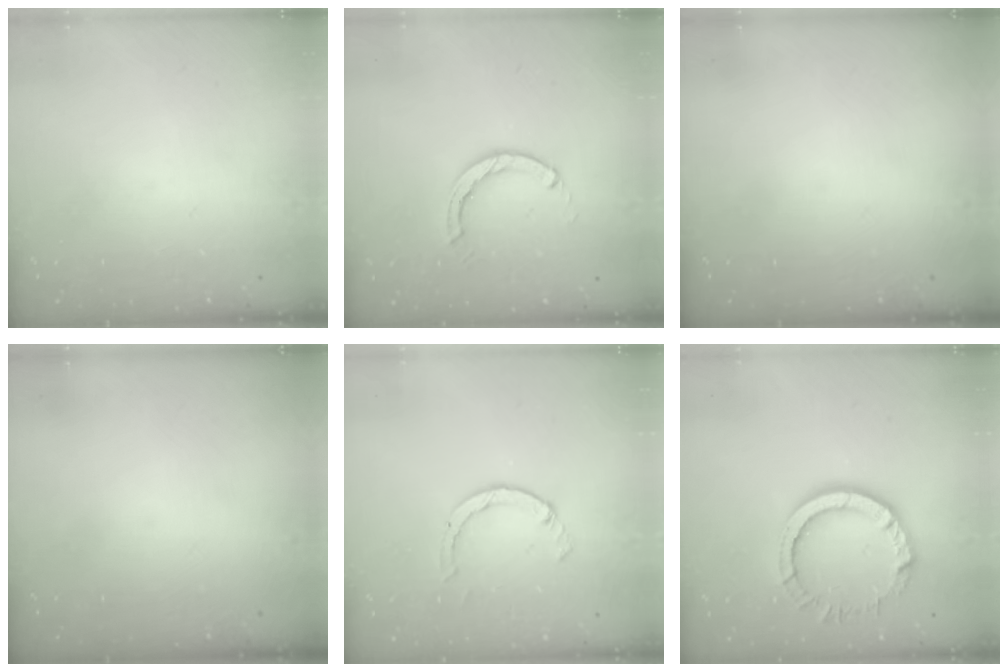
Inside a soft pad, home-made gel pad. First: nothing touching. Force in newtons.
{"total": 2.9, "press": 2.9, "slide": 0.4}
{"total": 0.0}
{"total": 0.0}
{"total": 2.3, "press": 2.3, "slide": 0.3}
{"total": 9.8, "press": 9.8, "slide": 0.4}